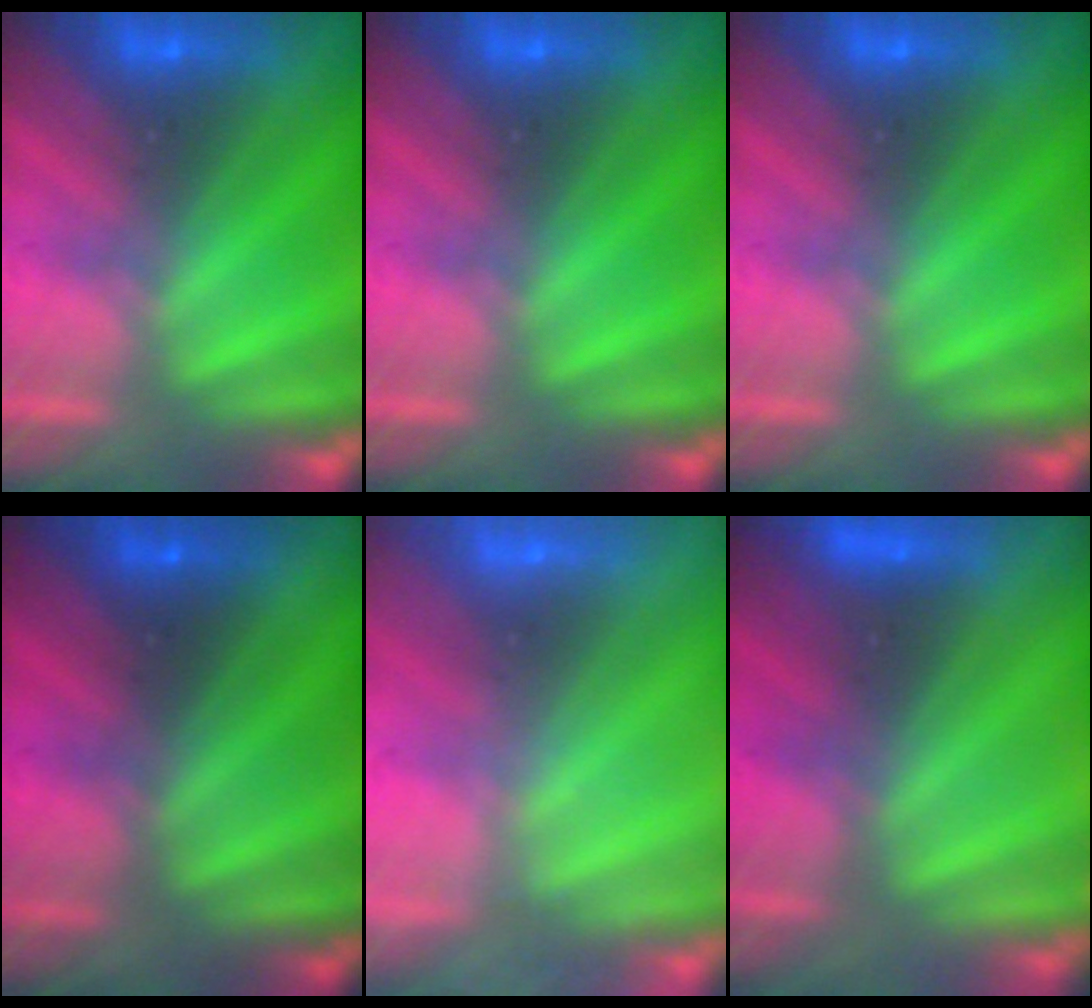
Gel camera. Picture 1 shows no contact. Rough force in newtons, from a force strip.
{"total": 0.0}
{"total": 0.0}
{"total": 1.9}
{"total": 2.4}
{"total": 4.8}